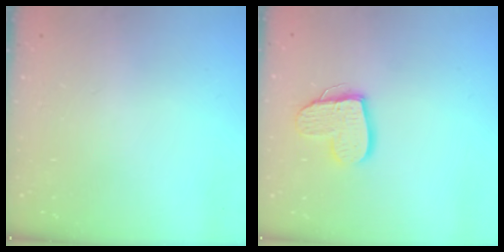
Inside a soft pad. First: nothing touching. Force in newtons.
{"total": 11.8, "press": 11.7, "slide": 1.2}